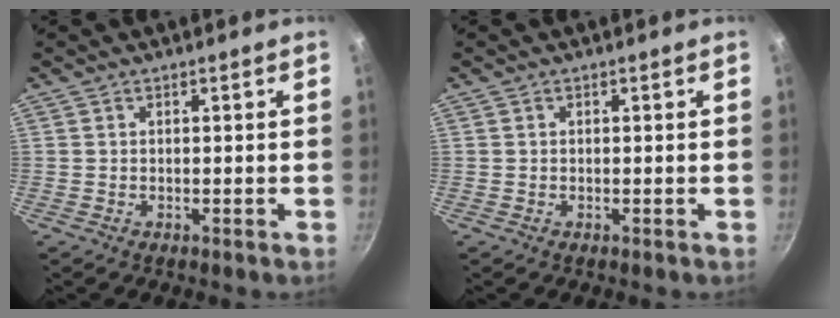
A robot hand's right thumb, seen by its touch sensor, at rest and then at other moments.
{"total": 0.0}